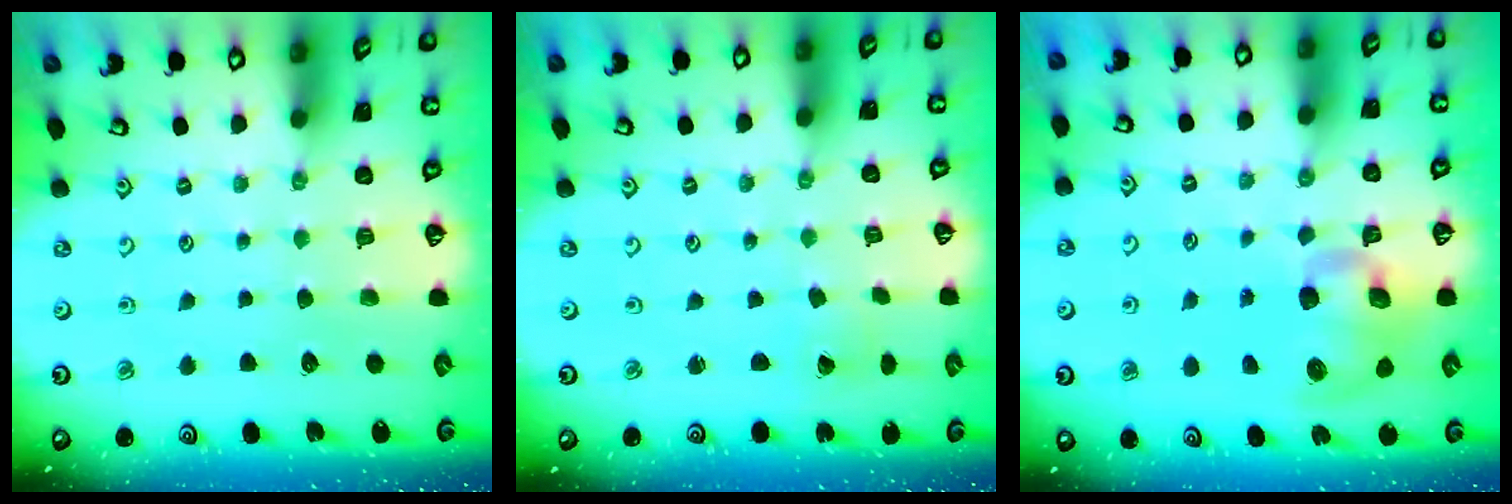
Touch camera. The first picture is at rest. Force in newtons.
{"total": 0.0}
{"total": 10.4, "press": 10.3, "slide": 1.5}